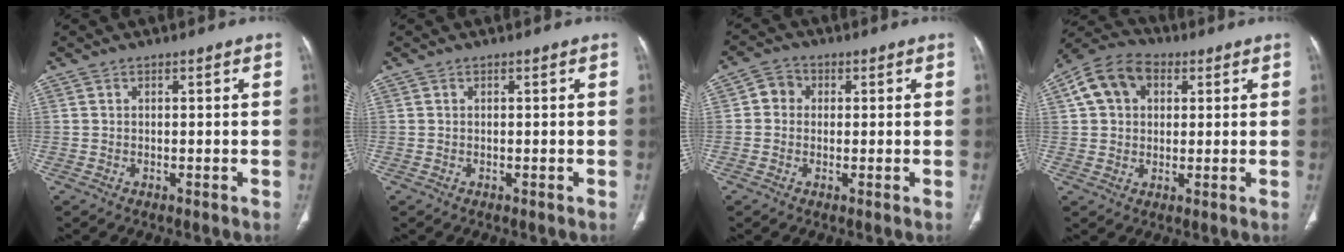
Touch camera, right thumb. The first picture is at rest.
{"total": 0.0}
{"total": 3.7, "force": [0.3, 3.3, 1.5], "torque": [-0.008, 0.008, -0.003]}
{"total": 10.4, "force": [3.2, 7.8, 6.1], "torque": [-0.097, 0.015, 0.047]}